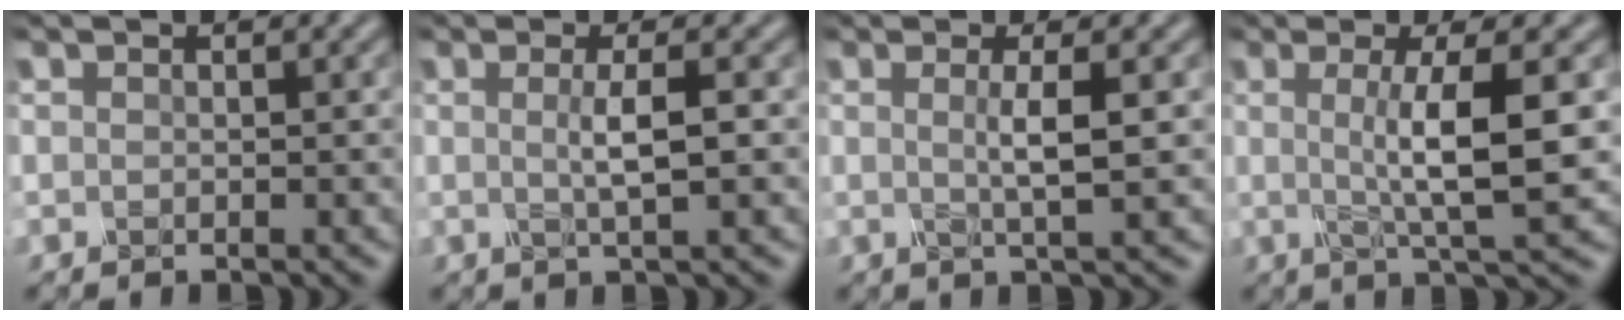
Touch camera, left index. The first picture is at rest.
{"total": 2.8, "force": [0.1, 0.6, 2.7], "torque": [-0.047, 0.000, -0.002]}
{"total": 3.0, "force": [0.2, 0.6, 3.0], "torque": [-0.050, -0.001, -0.001]}
{"total": 6.2, "force": [0.4, 1.1, 6.1], "torque": [-0.100, 0.003, 0.005]}